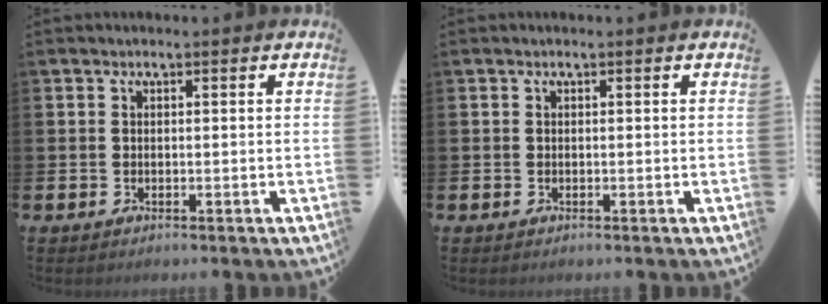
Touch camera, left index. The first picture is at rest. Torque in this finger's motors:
{"motor_torque": [-0.06, 0.04, 0.00, 0.01]}